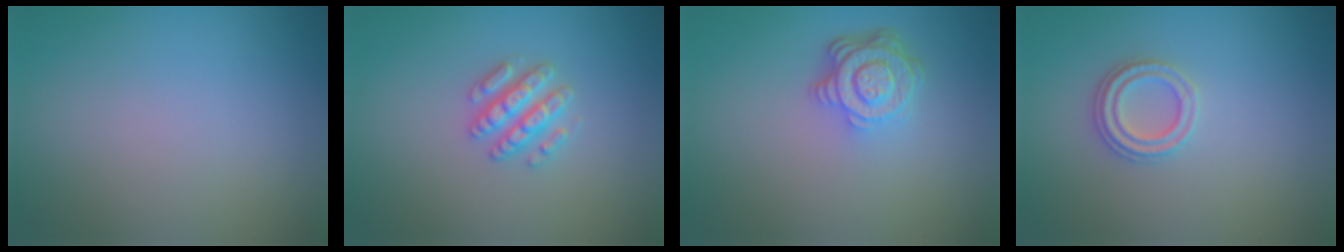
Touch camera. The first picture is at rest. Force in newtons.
{"total": 2.9, "press": 2.8, "slide": 0.5}
{"total": 4.5, "press": 3.3, "slide": 3.1}
{"total": 2.3, "press": 2.1, "slide": 1.0}